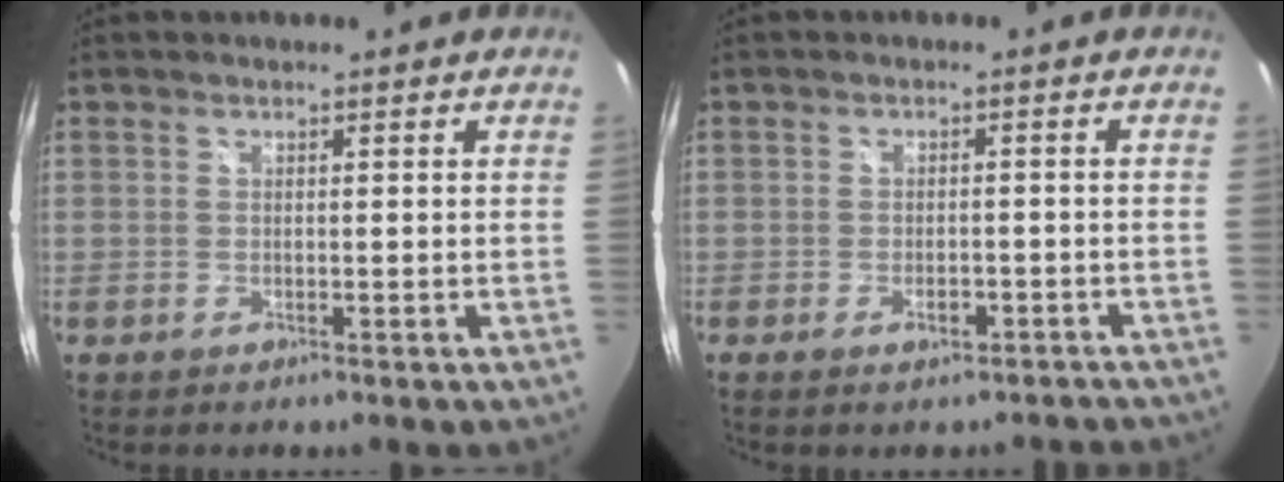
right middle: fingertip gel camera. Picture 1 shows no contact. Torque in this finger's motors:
{"motor_torque": [1.08, -1.06, 0.04, 0.06]}